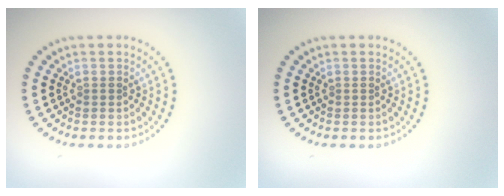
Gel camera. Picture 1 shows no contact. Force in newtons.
{"total": 0.0}